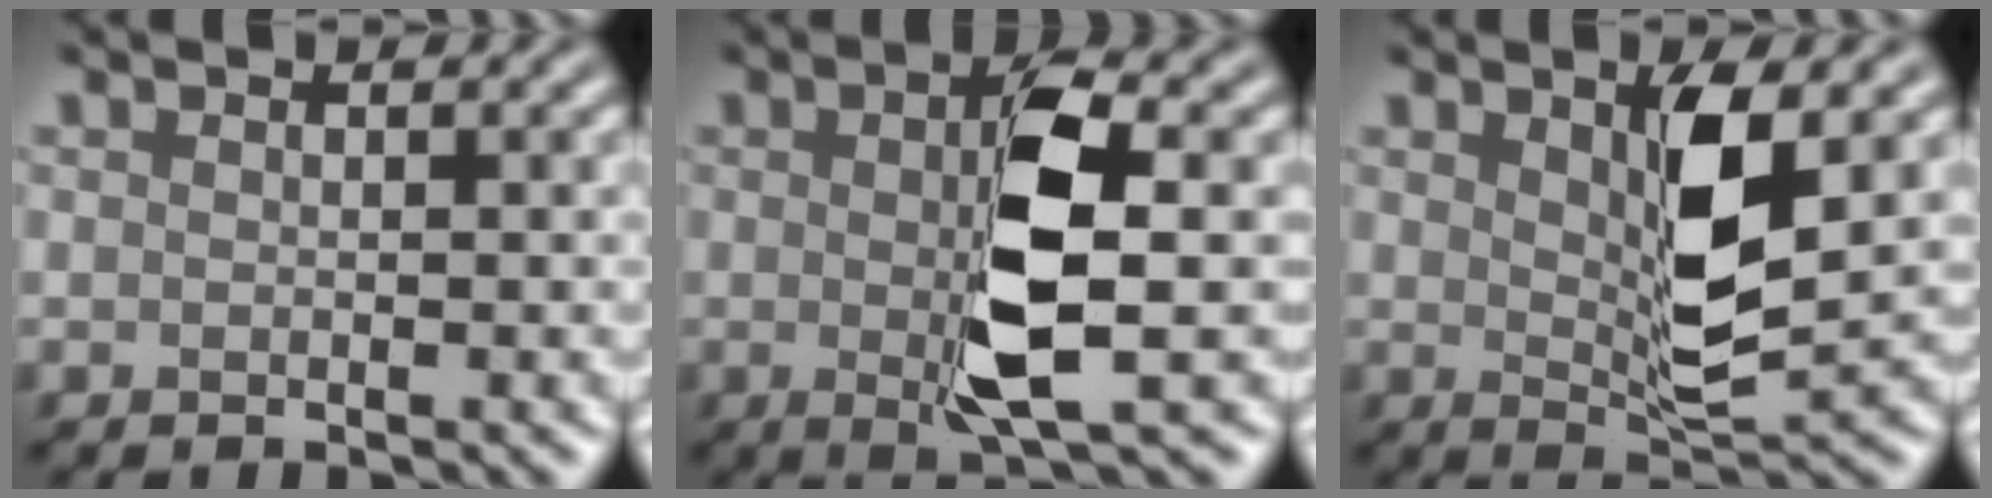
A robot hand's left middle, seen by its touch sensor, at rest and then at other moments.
{"total": 6.8, "force": [-0.1, 1.9, 6.6], "torque": [-0.120, -0.002, -0.002]}
{"total": 5.3, "force": [1.3, 1.5, 4.9], "torque": [-0.088, -0.008, 0.026]}